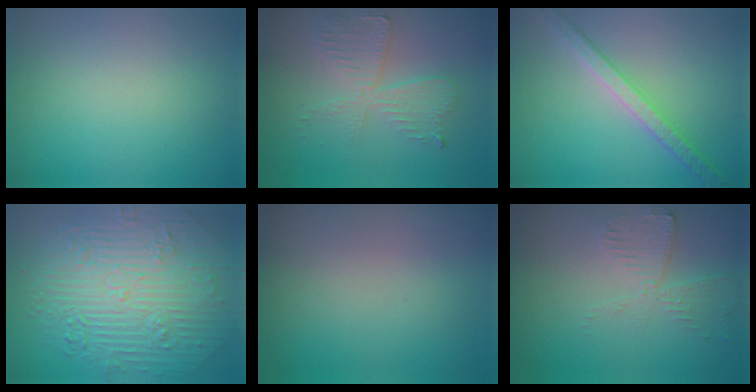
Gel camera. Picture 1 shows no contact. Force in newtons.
{"total": 4.1, "press": 3.6, "slide": 1.9}
{"total": 3.3, "press": 3.3, "slide": 0.3}
{"total": 11.2, "press": 7.5, "slide": 8.2}
{"total": 0.0}
{"total": 2.9, "press": 2.8, "slide": 0.6}